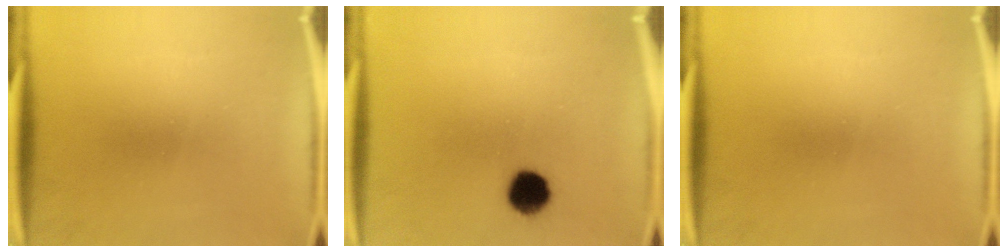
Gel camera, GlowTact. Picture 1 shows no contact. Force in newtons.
{"total": 8.0}
{"total": 0.0}